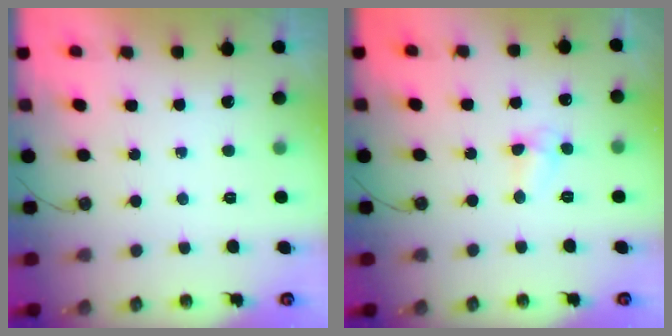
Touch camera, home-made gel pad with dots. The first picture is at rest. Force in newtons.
{"total": 5.0, "press": 5.0, "slide": 0.6}